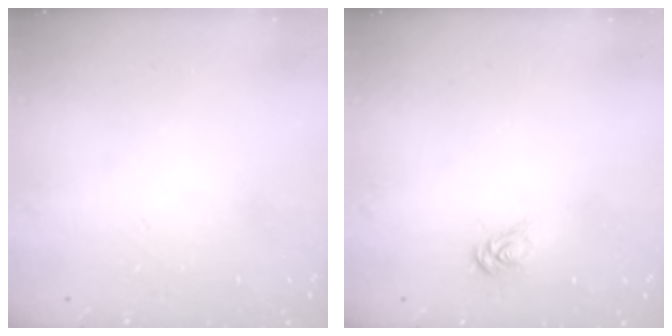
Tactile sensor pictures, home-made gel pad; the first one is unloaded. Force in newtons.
{"total": 5.0, "press": 5.0, "slide": 0.5}